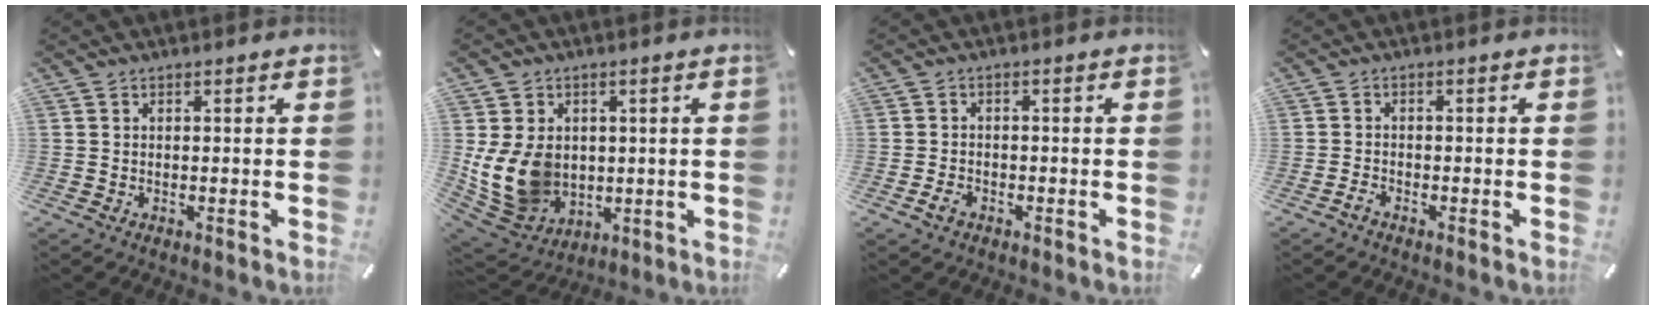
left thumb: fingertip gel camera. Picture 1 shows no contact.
{"total": 13.5, "force": [0.6, 11.3, 7.3], "torque": [-0.170, -0.014, 0.016]}
{"total": 2.5, "force": [-1.3, 1.7, 1.3], "torque": [-0.031, 0.004, -0.027]}
{"total": 1.5, "force": [-1.2, 0.6, 0.7], "torque": [-0.014, 0.002, -0.024]}